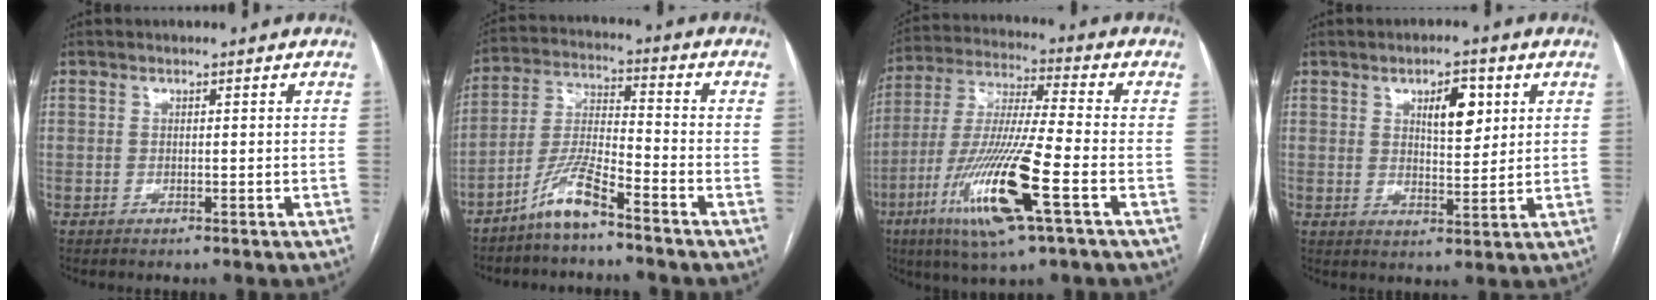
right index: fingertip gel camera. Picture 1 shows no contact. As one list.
[{"total": 7.7, "force": [-5.8, 0.6, 5.1], "torque": [-0.117, -0.011, -0.120]}, {"total": 17.0, "force": [-6.7, 0.8, 15.6], "torque": [-0.320, -0.024, -0.123]}, {"total": 6.2, "force": [2.5, 2.3, 5.2], "torque": [-0.087, 0.003, 0.043]}]